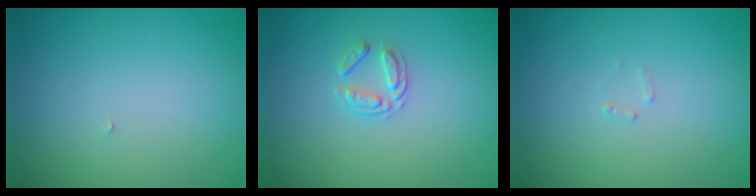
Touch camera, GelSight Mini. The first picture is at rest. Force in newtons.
{"total": 1.6, "press": 1.0, "slide": 1.2}
{"total": 0.6, "press": 0.6, "slide": 0.1}